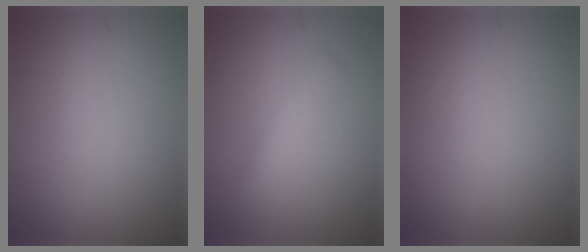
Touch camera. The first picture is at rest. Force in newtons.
{"total": 1.7, "press": 1.7, "slide": 0.0}
{"total": 0.0}